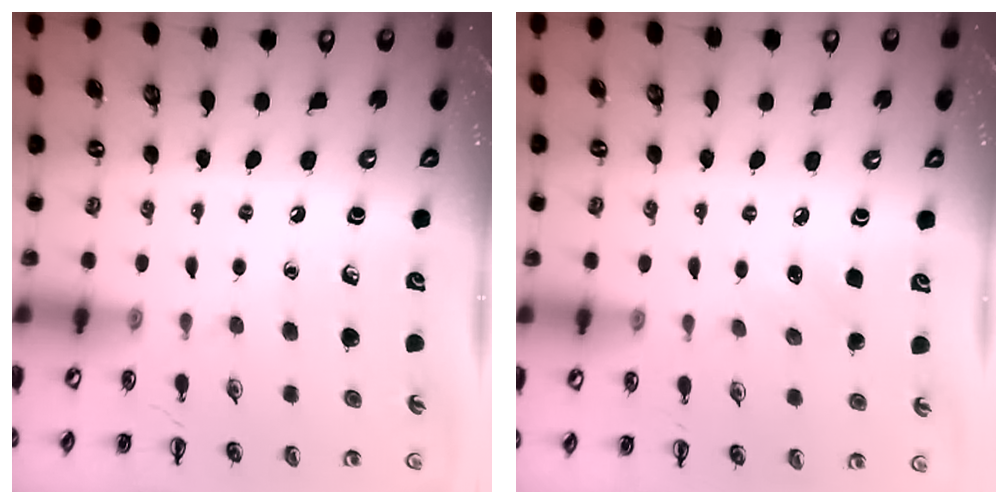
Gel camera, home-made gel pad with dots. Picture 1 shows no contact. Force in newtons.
{"total": 5.7, "press": 5.6, "slide": 1.4}